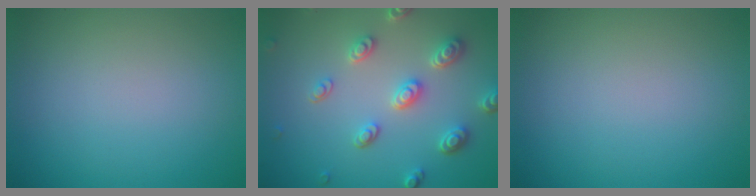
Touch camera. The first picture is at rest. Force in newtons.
{"total": 4.4, "press": 3.6, "slide": 2.6}
{"total": 0.0}